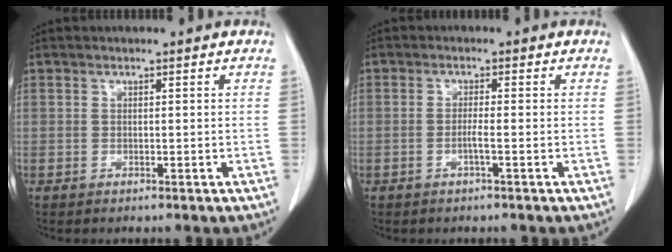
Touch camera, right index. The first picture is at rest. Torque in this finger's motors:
{"motor_torque": [-0.07, 0.01, 0.00, -0.01]}